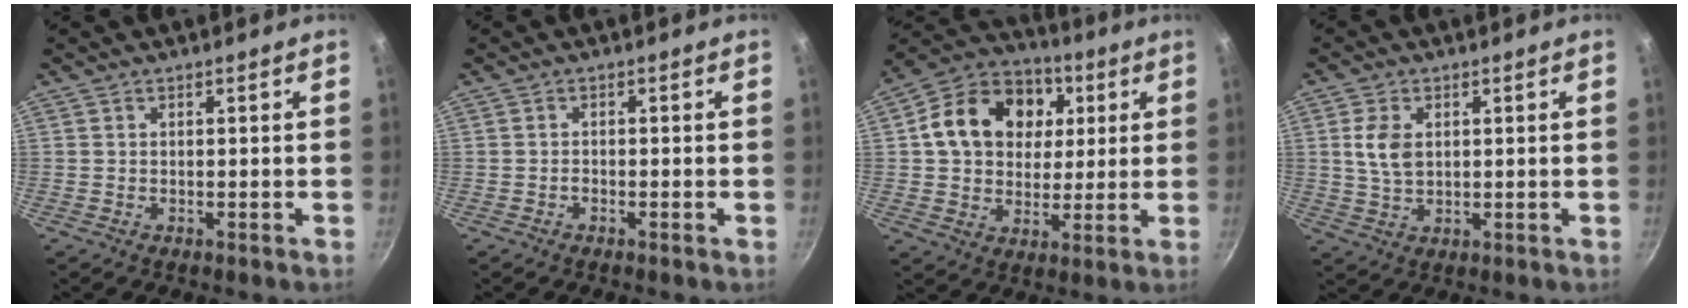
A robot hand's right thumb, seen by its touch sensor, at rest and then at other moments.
{"total": 0.8, "force": [-0.6, 0.2, 0.5], "torque": [-0.016, 0.006, -0.014]}
{"total": 18.0, "force": [4.2, 14.1, 10.4], "torque": [-0.153, 0.014, 0.061]}
{"total": 5.9, "force": [1.2, 3.9, 4.3], "torque": [-0.080, -0.003, 0.025]}